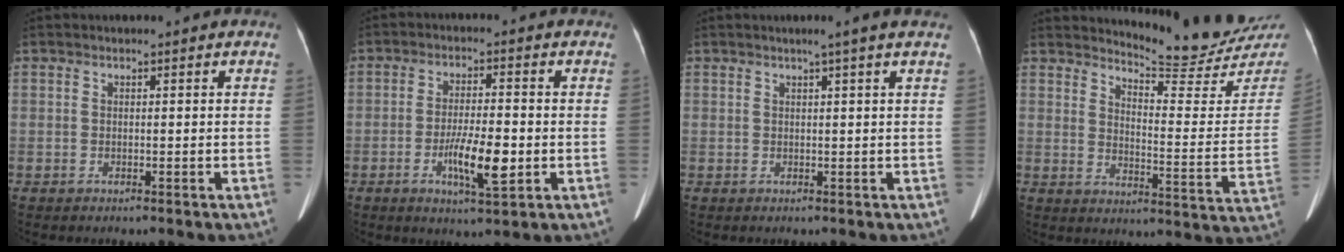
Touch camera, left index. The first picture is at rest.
{"total": 7.2, "force": [-2.0, 1.3, 6.8], "torque": [-0.122, -0.010, -0.034]}
{"total": 2.3, "force": [1.5, -0.8, 1.5], "torque": [-0.023, 0.001, 0.028]}
{"total": 17.4, "force": [17.2, 0.8, 2.5], "torque": [-0.030, -0.112, 0.197]}